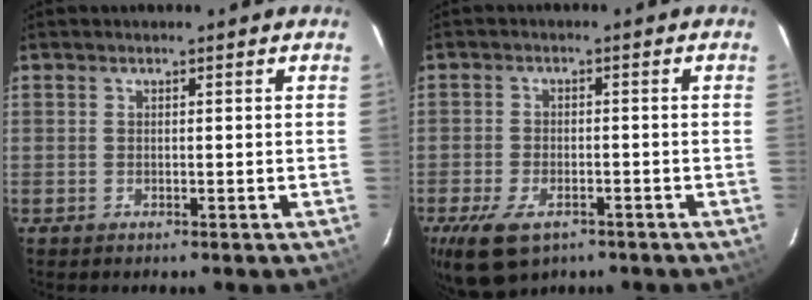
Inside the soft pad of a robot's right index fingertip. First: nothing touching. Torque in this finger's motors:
{"motor_torque": [0.92, -0.82, 0.48, 0.04]}